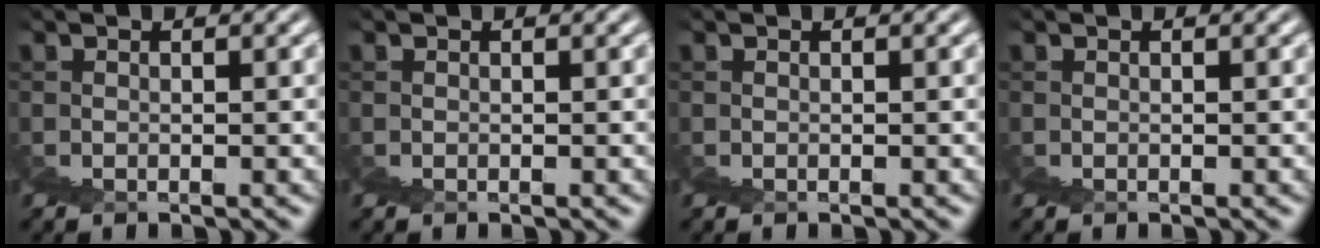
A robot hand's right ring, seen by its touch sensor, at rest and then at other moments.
{"total": 0.0}
{"total": 0.0}
{"total": 0.0}